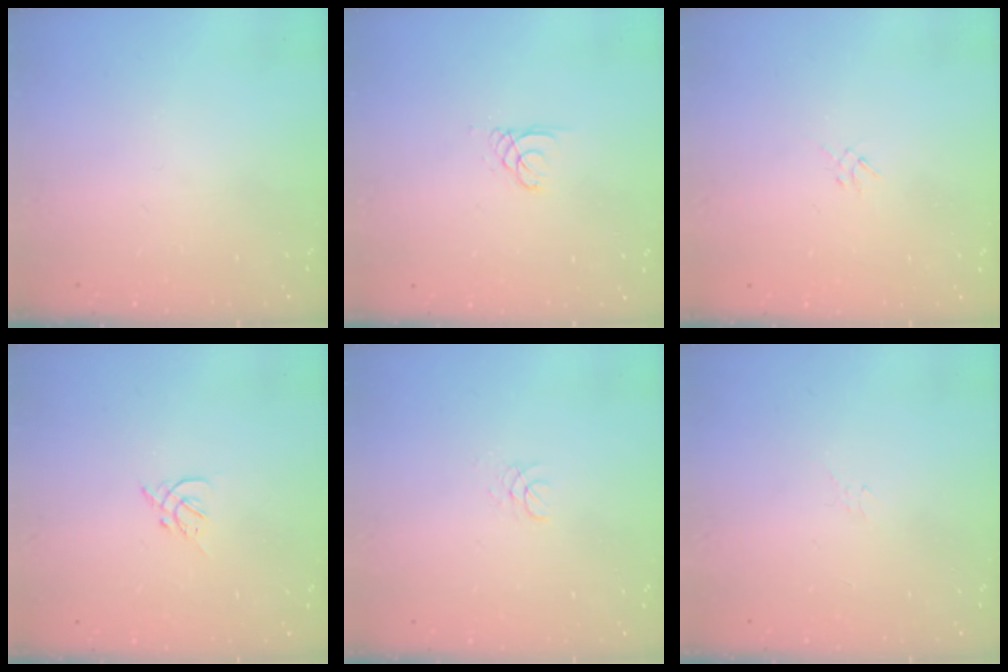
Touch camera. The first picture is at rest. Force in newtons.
{"total": 0.8, "press": 0.8, "slide": 0.1}
{"total": 1.3, "press": 1.2, "slide": 0.5}
{"total": 2.7, "press": 2.6, "slide": 0.7}
{"total": 1.3, "press": 1.3, "slide": 0.1}
{"total": 2.1, "press": 2.0, "slide": 0.6}